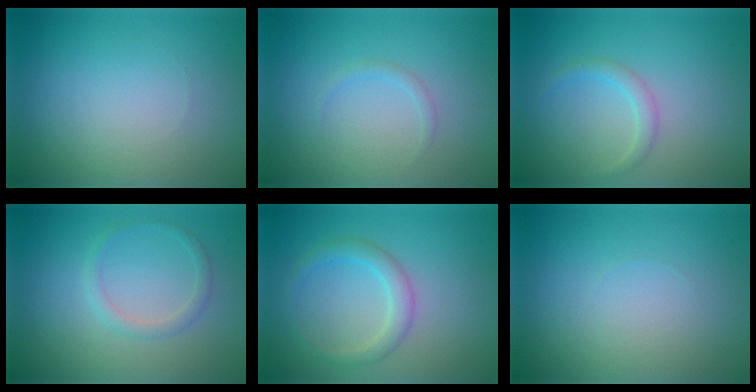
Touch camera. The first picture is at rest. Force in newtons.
{"total": 0.8, "press": 0.8, "slide": 0.1}
{"total": 1.4, "press": 1.4, "slide": 0.1}
{"total": 1.5, "press": 1.5, "slide": 0.1}
{"total": 2.4, "press": 2.4, "slide": 0.1}
{"total": 0.0}